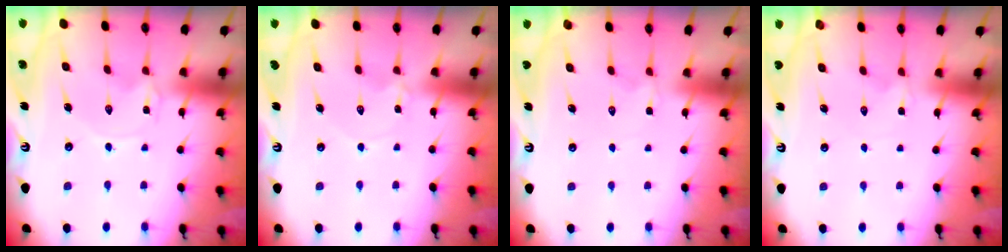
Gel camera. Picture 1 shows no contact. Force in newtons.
{"total": 1.6, "press": 1.6, "slide": 0.2}
{"total": 1.6, "press": 1.6, "slide": 0.4}
{"total": 0.6, "press": 0.5, "slide": 0.3}